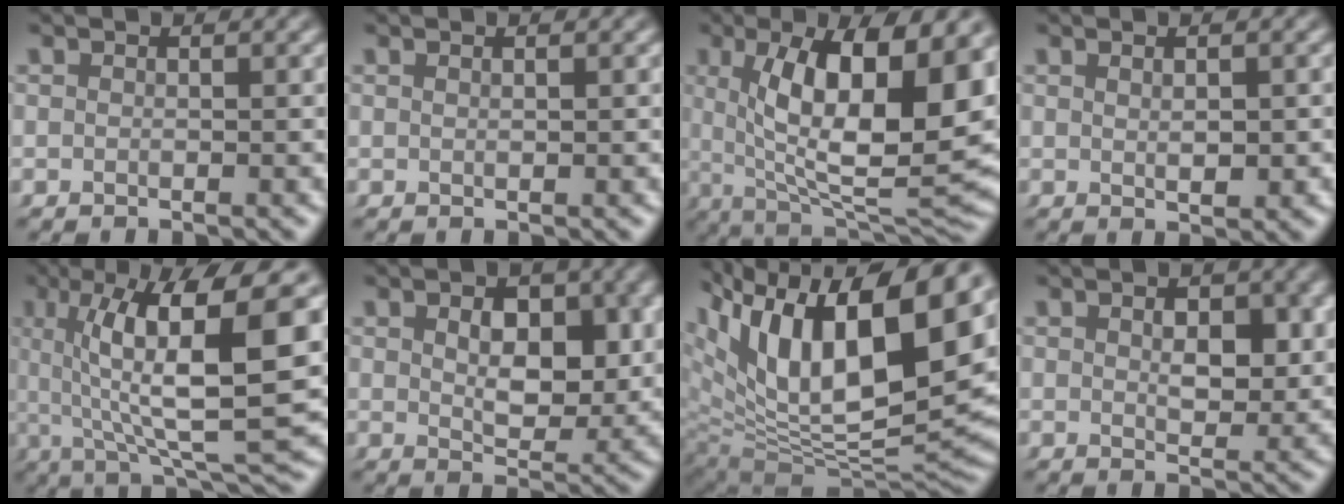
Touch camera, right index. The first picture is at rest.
{"total": 0.5, "force": [0.2, -0.2, 0.4], "torque": [-0.007, -0.001, 0.007]}
{"total": 15.1, "force": [2.5, 6.0, 13.7], "torque": [-0.200, 0.004, 0.044]}
{"total": 1.6, "force": [0.4, 0.4, 1.6], "torque": [-0.021, -0.006, 0.013]}
{"total": 15.2, "force": [3.3, 4.7, 14.0], "torque": [-0.188, 0.020, 0.047]}
{"total": 4.8, "force": [1.2, 2.6, 3.8], "torque": [-0.049, -0.014, 0.022]}
{"total": 18.4, "force": [3.6, 11.0, 14.3], "torque": [-0.251, -0.019, 0.066]}
{"total": 2.9, "force": [0.7, 1.5, 2.3], "torque": [-0.030, -0.010, 0.012]}